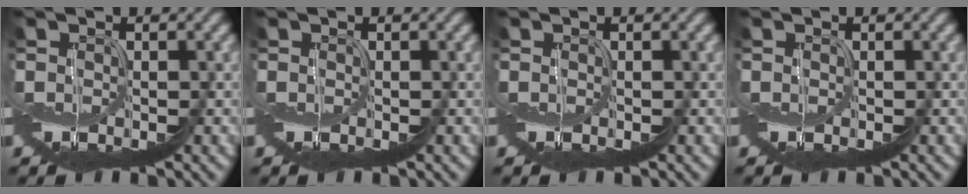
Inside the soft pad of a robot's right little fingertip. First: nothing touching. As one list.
[{"total": 0.0}, {"total": 0.0}, {"total": 0.0}]